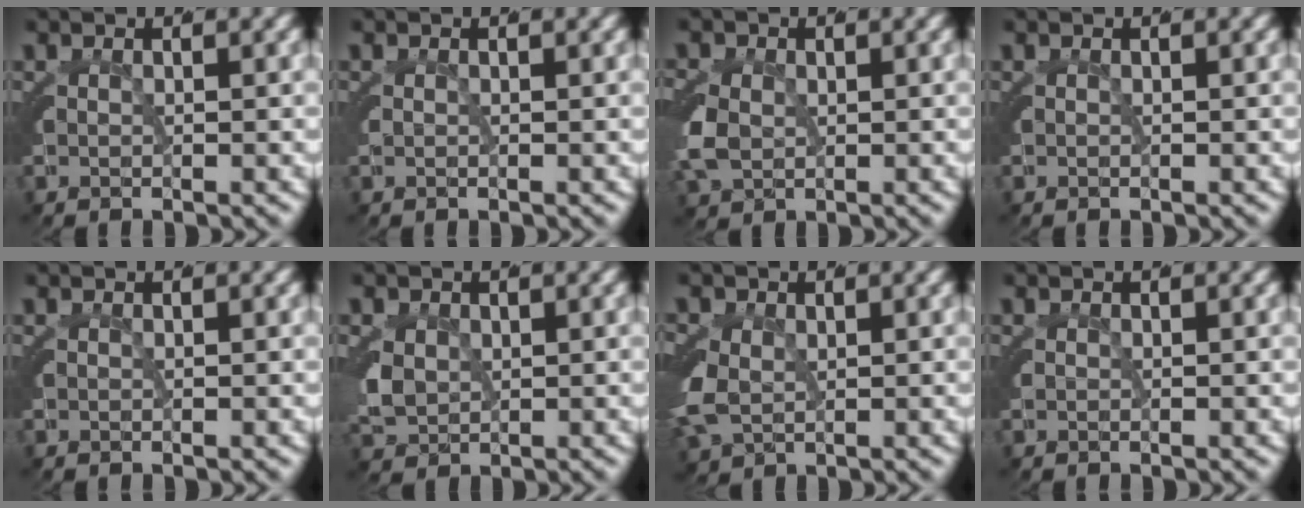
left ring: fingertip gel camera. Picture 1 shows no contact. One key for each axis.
{"total": 0.0}
{"total": 2.6, "fx": -0.4, "fy": 2.1, "fz": 1.5, "tx": -0.057, "ty": -0.021, "tz": 0.009}
{"total": 0.0}
{"total": 0.0}
{"total": 3.2, "fx": -0.1, "fy": 2.8, "fz": 1.5, "tx": -0.057, "ty": -0.024, "tz": 0.016}
{"total": 3.5, "fx": -0.4, "fy": 3.0, "fz": 1.7, "tx": -0.072, "ty": -0.029, "tz": 0.014}
{"total": 0.0}